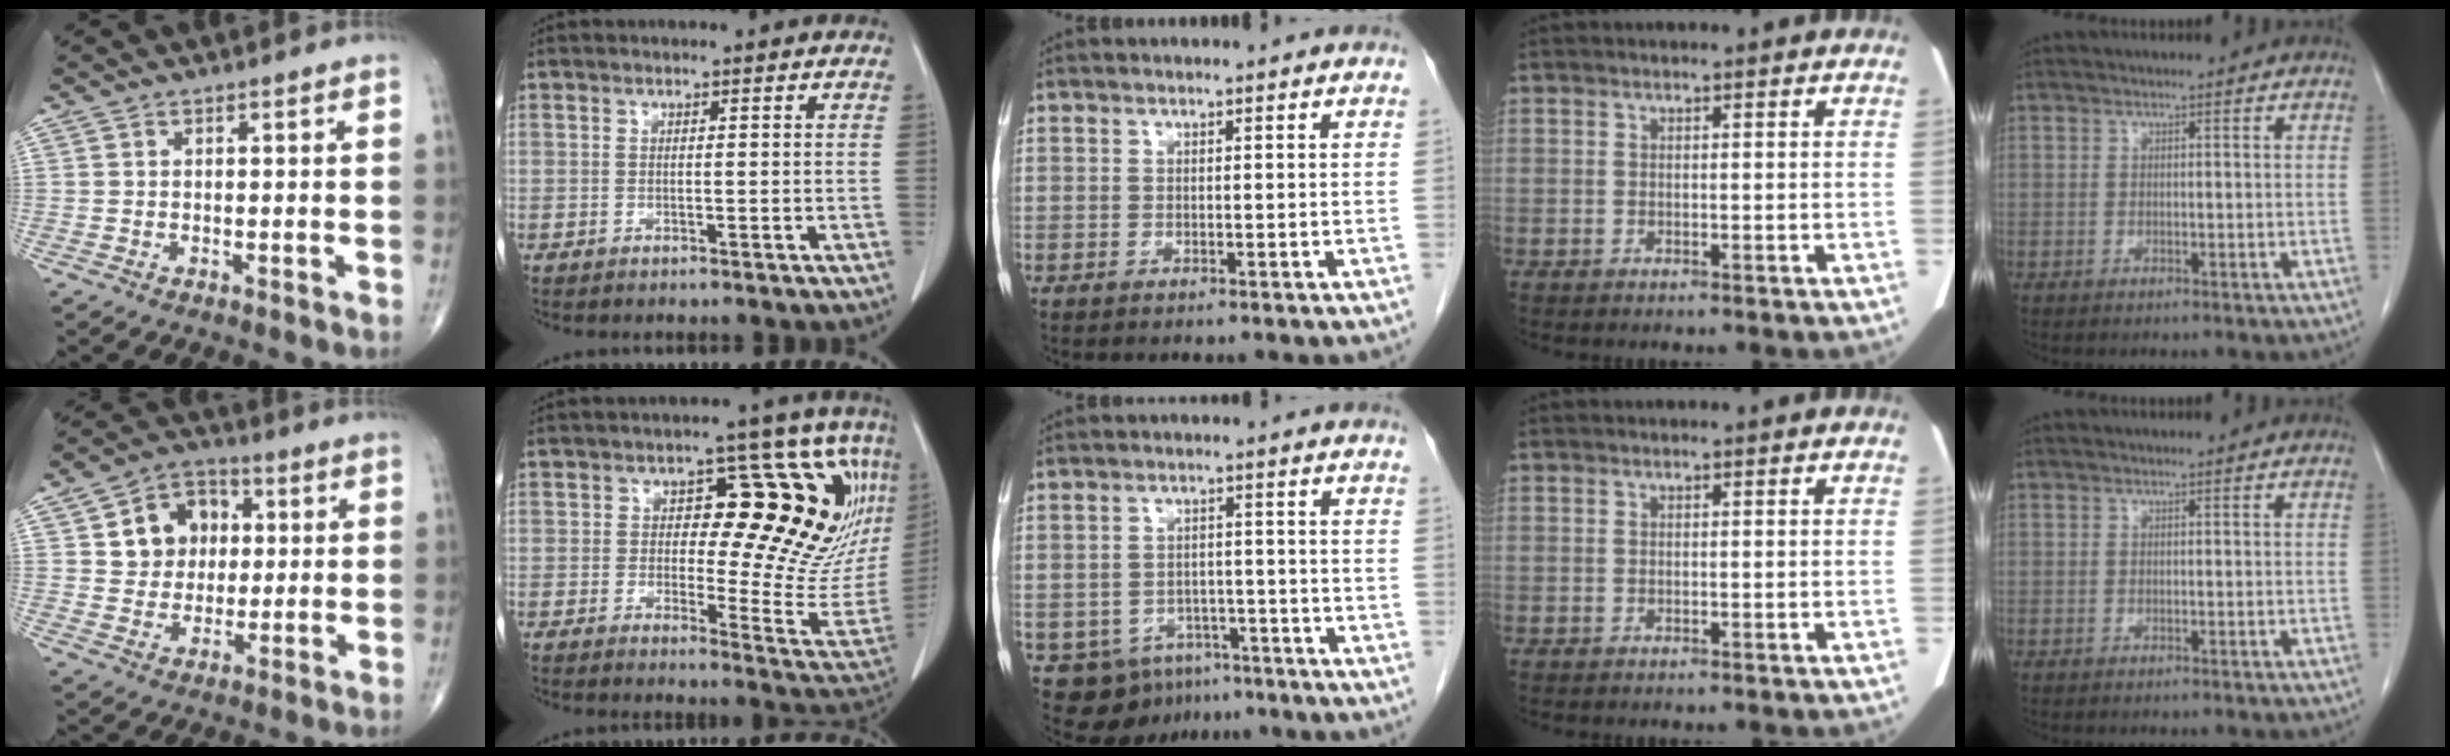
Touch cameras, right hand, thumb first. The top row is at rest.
{"thumb": {"total": 10.8, "force": [2.4, 9.0, 5.4], "torque": [-0.042, 0.005, 0.037]}, "index": {"total": 20.7, "force": [6.8, 8.6, 17.5], "torque": [-0.193, 0.016, 0.088]}, "middle": {"total": 8.3, "force": [-5.3, 6.0, 2.4], "torque": [-0.035, 0.010, -0.070]}}